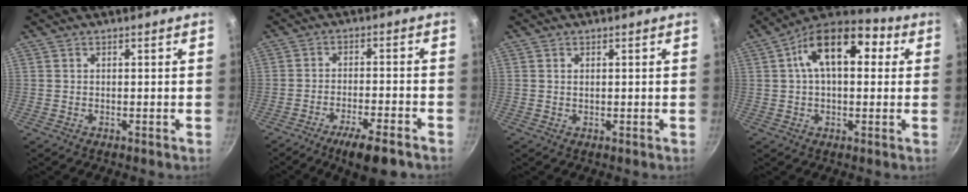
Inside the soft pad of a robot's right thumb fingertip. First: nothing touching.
{"total": 8.2, "force": [-5.6, 1.6, 5.8], "torque": [-0.093, 0.027, -0.087]}
{"total": 0.8, "force": [0.2, 0.4, 0.6], "torque": [-0.010, 0.001, 0.005]}
{"total": 15.8, "force": [4.0, 9.0, 12.4], "torque": [-0.165, 0.023, 0.044]}